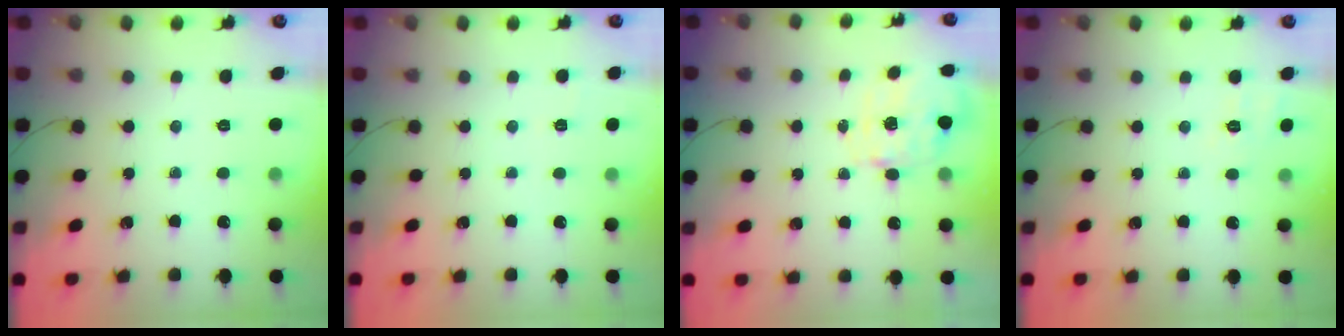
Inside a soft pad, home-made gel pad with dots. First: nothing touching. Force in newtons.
{"total": 3.9, "press": 3.7, "slide": 1.3}
{"total": 2.9, "press": 2.7, "slide": 0.9}
{"total": 2.5, "press": 1.1, "slide": 2.2}